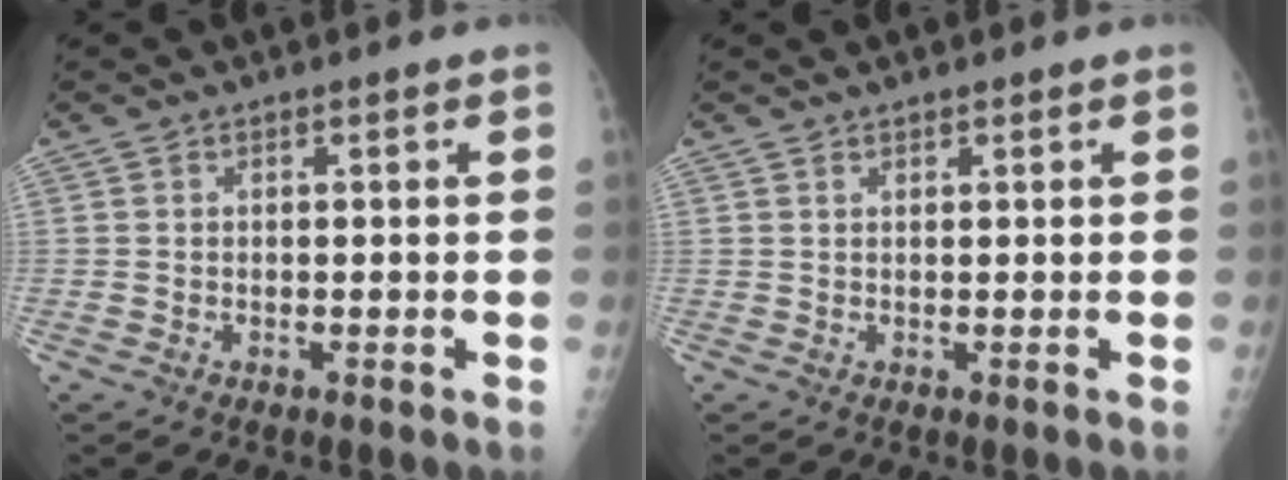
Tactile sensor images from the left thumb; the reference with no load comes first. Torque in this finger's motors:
{"motor_torque": [0.01, 0.14, 0.23, -0.04, 0.01]}